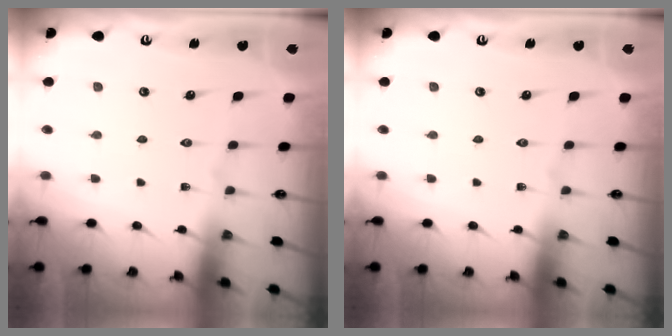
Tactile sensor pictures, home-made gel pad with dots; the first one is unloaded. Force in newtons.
{"total": 0.0}